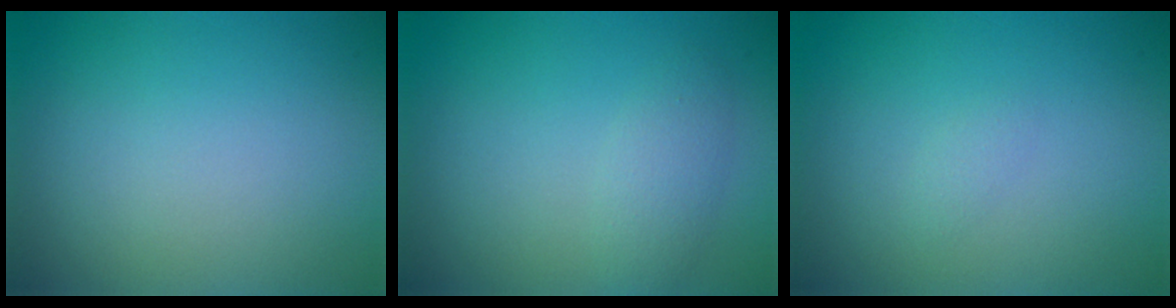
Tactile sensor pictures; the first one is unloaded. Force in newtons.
{"total": 1.9, "press": 1.9, "slide": 0.1}
{"total": 0.6, "press": 0.6, "slide": 0.0}